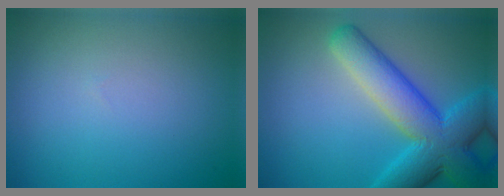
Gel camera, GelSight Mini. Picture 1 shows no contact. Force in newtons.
{"total": 9.0, "press": 9.0, "slide": 0.3}